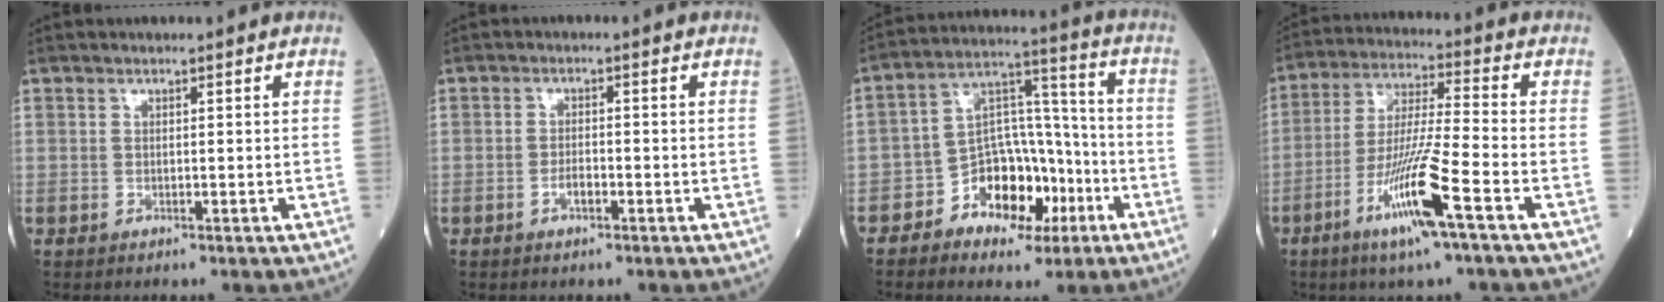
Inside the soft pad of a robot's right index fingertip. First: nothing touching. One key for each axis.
{"total": 1.9, "fx": -1.1, "fy": 0.6, "fz": 1.4, "tx": -0.022, "ty": 0.003, "tz": -0.021}
{"total": 11.8, "fx": -5.6, "fy": 7.5, "fz": 7.3, "tx": -0.125, "ty": 0.033, "tz": -0.088}
{"total": 12.3, "fx": -6.0, "fy": -0.3, "fz": 10.8, "tx": -0.210, "ty": -0.016, "tz": -0.116}